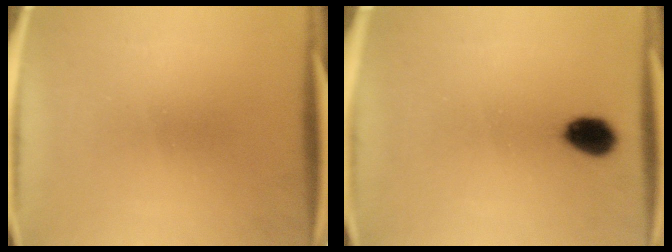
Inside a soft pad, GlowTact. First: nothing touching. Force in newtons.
{"total": 6.1}